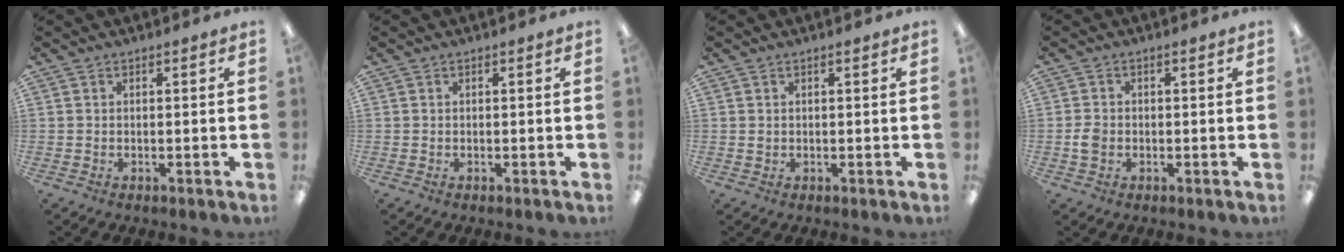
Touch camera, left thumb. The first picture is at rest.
{"total": 0.0}
{"total": 0.7, "force": [0.4, 0.5, 0.4], "torque": [-0.008, 0.004, 0.006]}
{"total": 2.7, "force": [-0.5, 2.1, 1.6], "torque": [-0.028, 0.005, -0.009]}